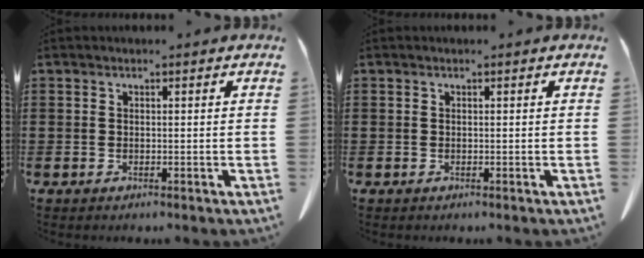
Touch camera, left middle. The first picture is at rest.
{"total": 0.0}